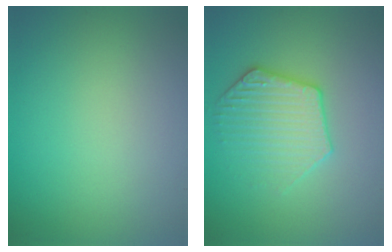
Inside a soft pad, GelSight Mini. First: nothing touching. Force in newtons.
{"total": 3.6, "press": 3.5, "slide": 0.7}